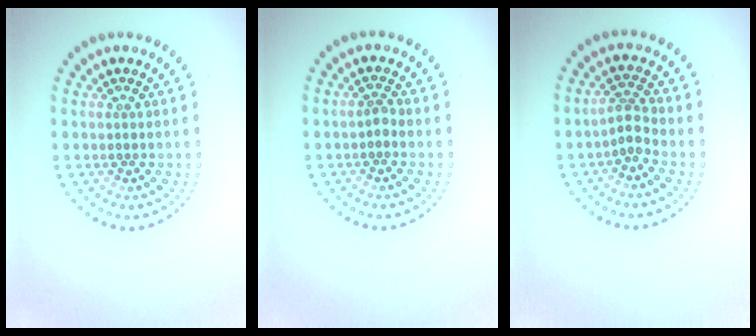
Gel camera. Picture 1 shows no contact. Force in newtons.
{"total": 0.9, "press": 0.7, "slide": 0.6}
{"total": 1.8, "press": 1.3, "slide": 1.2}